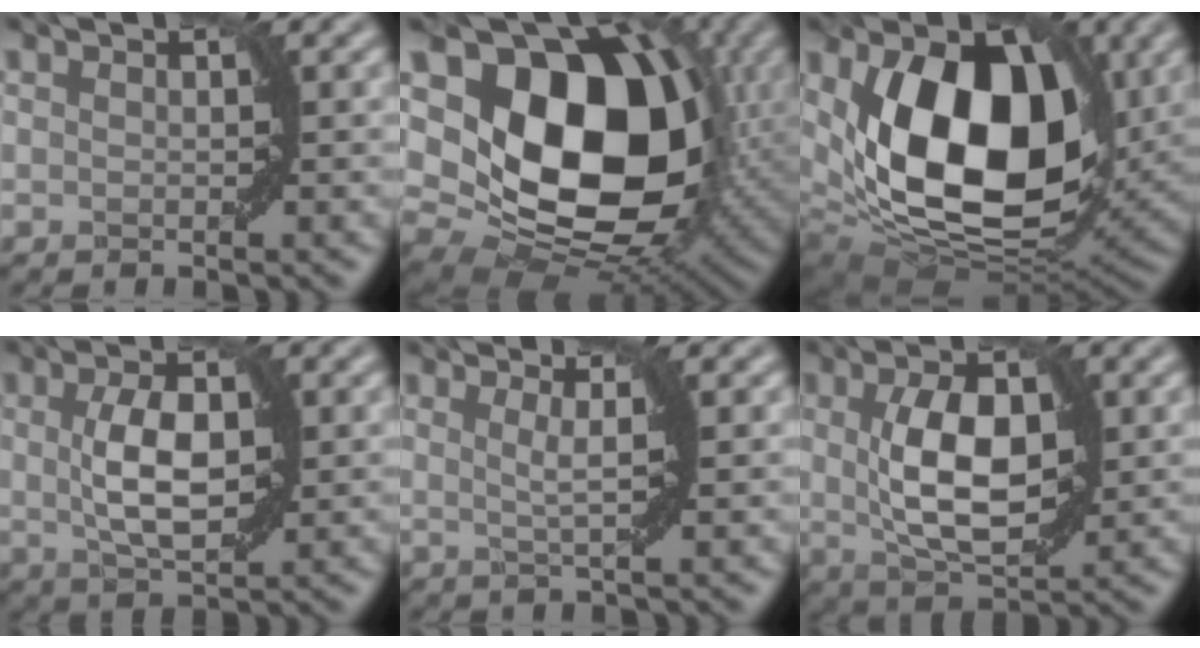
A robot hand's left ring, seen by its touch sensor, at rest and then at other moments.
{"total": 16.1, "force": [2.6, 11.4, 11.1], "torque": [-0.166, -0.005, 0.047]}
{"total": 14.2, "force": [2.6, 9.1, 10.7], "torque": [-0.161, -0.024, 0.046]}
{"total": 4.9, "force": [0.5, 2.3, 4.3], "torque": [-0.086, 0.003, 0.012]}
{"total": 2.1, "force": [0.7, 0.3, 2.0], "torque": [-0.036, -0.002, 0.010]}
{"total": 6.9, "force": [0.6, 3.4, 5.9], "torque": [-0.114, 0.000, 0.016]}